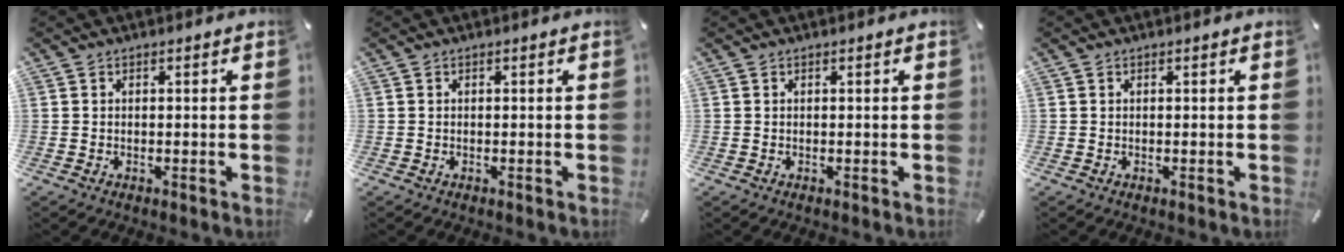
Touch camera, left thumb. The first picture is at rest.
{"total": 0.0}
{"total": 0.0}
{"total": 0.0}